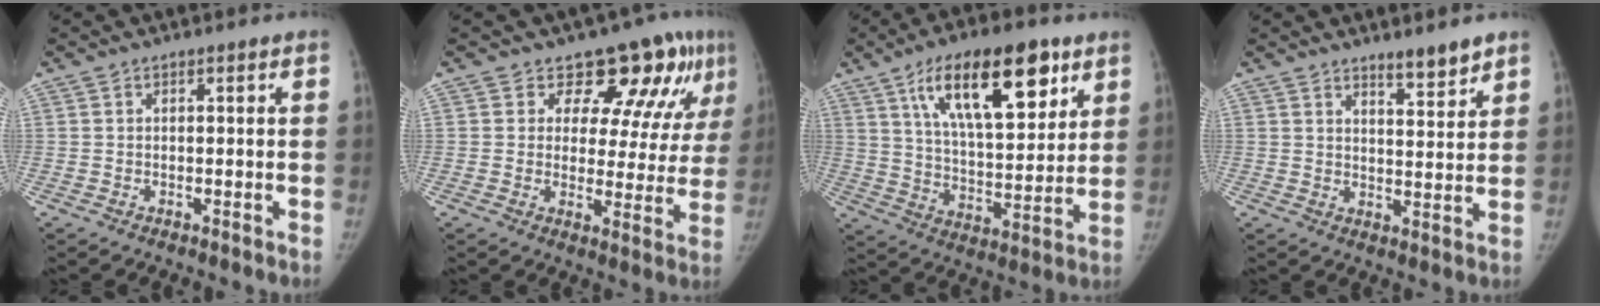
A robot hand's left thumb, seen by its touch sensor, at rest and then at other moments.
{"total": 12.9, "force": [8.5, 6.7, 7.0], "torque": [-0.041, -0.044, 0.095]}
{"total": 21.0, "force": [10.8, 8.6, 15.8], "torque": [-0.218, -0.035, 0.186]}
{"total": 5.4, "force": [4.4, 1.1, 2.8], "torque": [-0.030, -0.038, 0.068]}